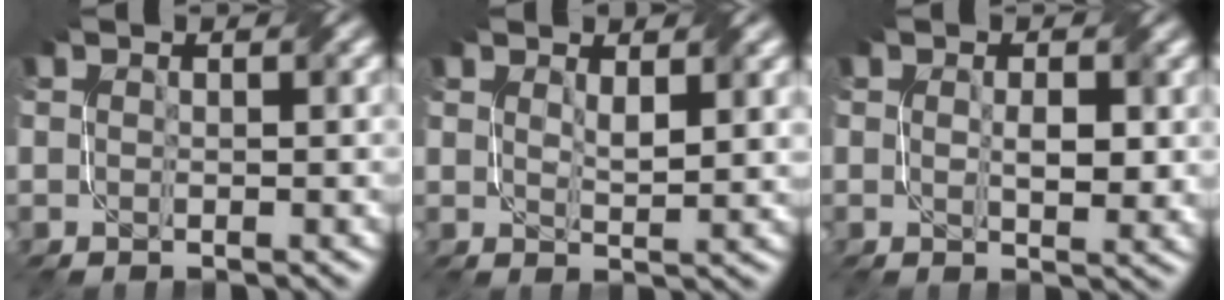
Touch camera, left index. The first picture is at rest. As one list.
[{"total": 2.1, "force": [1.2, 0.6, 1.7], "torque": [-0.033, -0.003, 0.026]}, {"total": 3.0, "force": [0.2, 1.4, 2.6], "torque": [-0.047, -0.007, 0.008]}]